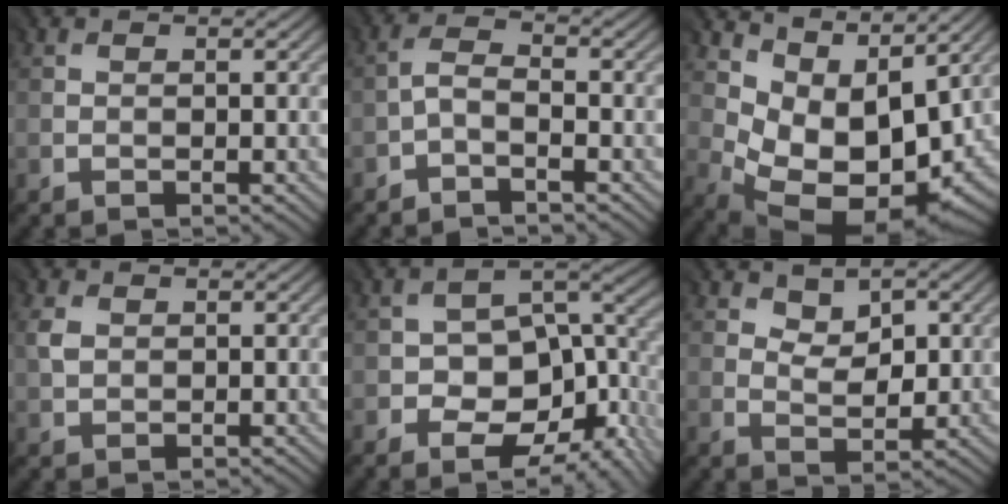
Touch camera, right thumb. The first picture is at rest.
{"total": 2.4, "force": [-1.7, 0.7, 1.4], "torque": [-0.034, 0.004, -0.043]}
{"total": 11.5, "force": [3.2, 7.2, 8.4], "torque": [-0.146, -0.019, 0.075]}
{"total": 1.4, "force": [0.6, 1.2, 0.4], "torque": [-0.014, 0.001, 0.011]}
{"total": 13.4, "force": [-5.6, 7.8, 9.4], "torque": [-0.145, -0.020, -0.084]}
{"total": 3.8, "force": [2.3, 2.3, 1.9], "torque": [-0.030, -0.010, 0.040]}